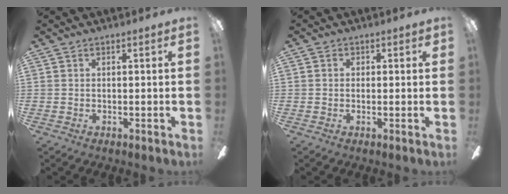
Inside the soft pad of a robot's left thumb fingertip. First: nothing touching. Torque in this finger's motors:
{"motor_torque": [0.05, -0.16, -0.32, 0.25, -0.02]}